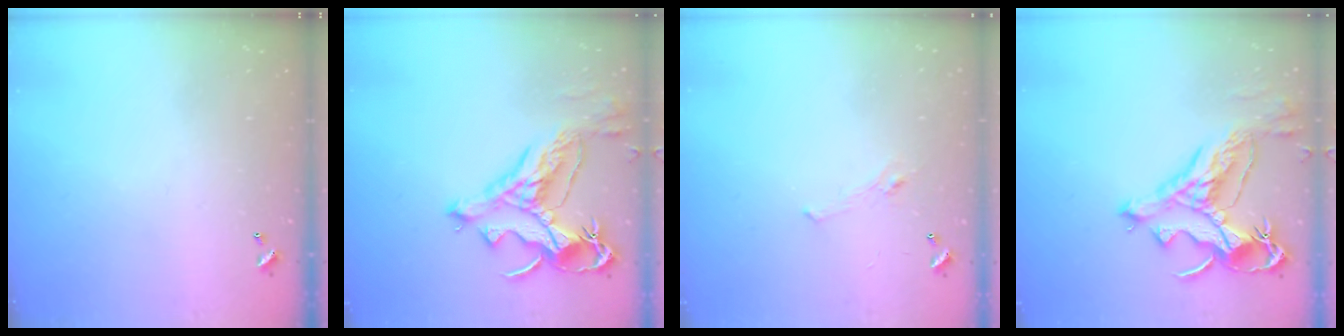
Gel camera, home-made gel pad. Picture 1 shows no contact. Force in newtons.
{"total": 5.8, "press": 5.5, "slide": 1.6}
{"total": 1.2, "press": 0.8, "slide": 0.9}
{"total": 5.8, "press": 5.5, "slide": 1.6}